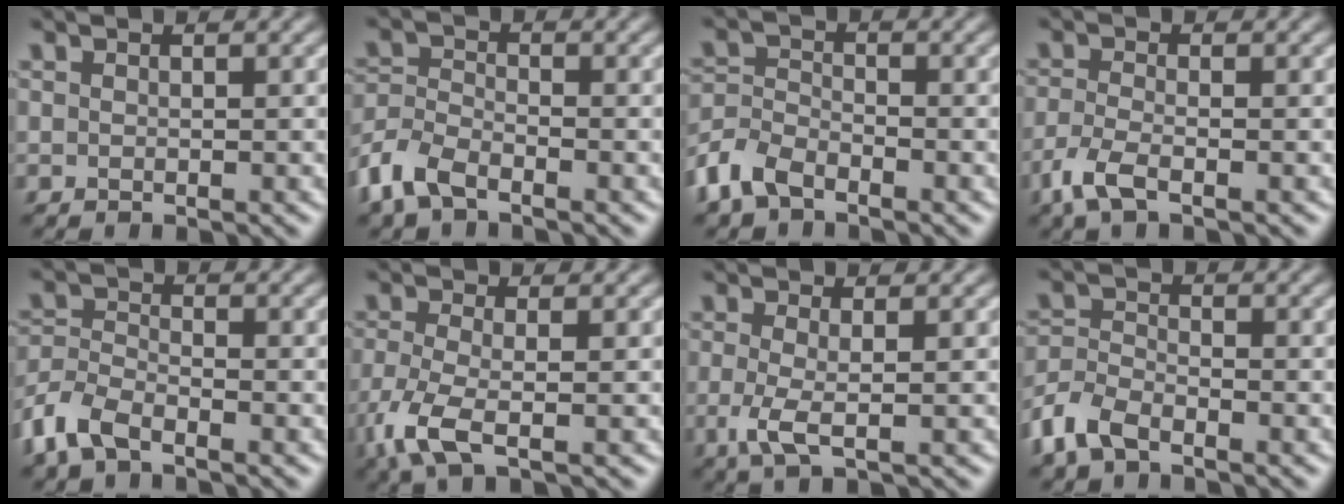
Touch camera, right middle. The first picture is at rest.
{"total": 4.2, "force": [-2.9, 1.9, 2.3], "torque": [-0.052, -0.004, -0.072]}
{"total": 3.9, "force": [-2.8, 2.0, 1.8], "torque": [-0.040, 0.000, -0.070]}
{"total": 3.0, "force": [-1.9, 1.0, 2.2], "torque": [-0.059, -0.007, -0.048]}
{"total": 4.3, "force": [-3.0, 1.9, 2.4], "torque": [-0.056, -0.005, -0.074]}
{"total": 4.3, "force": [-2.0, 1.4, 3.6], "torque": [-0.095, -0.012, -0.048]}
{"total": 2.6, "force": [-0.5, 0.6, 2.5], "torque": [-0.059, -0.008, -0.012]}
{"total": 3.9, "force": [-2.8, 1.9, 2.0], "torque": [-0.044, -0.002, -0.069]}